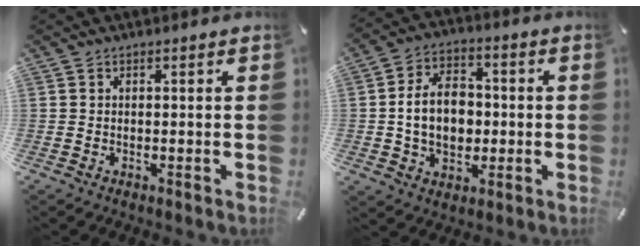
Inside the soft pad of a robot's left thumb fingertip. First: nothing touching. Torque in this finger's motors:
{"motor_torque": [1.11, 2.39, 0.37, -0.03, 0.13]}